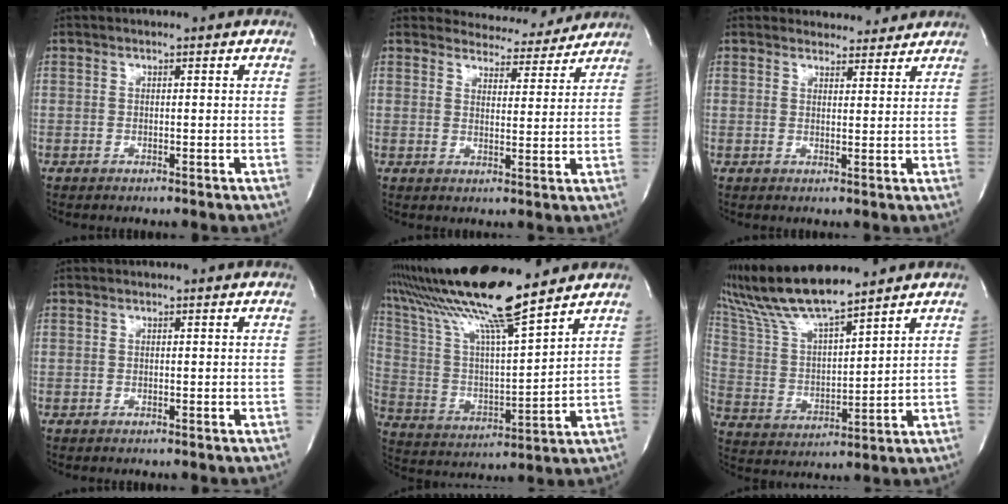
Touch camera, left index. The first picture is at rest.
{"total": 7.9, "force": [7.7, 2.0, -0.1], "torque": [0.010, -0.005, 0.089]}
{"total": 5.1, "force": [4.9, 1.6, 0.1], "torque": [0.002, 0.003, 0.056]}
{"total": 0.0}
{"total": 18.0, "force": [15.0, -0.5, 10.0], "torque": [-0.196, 0.007, 0.276]}
{"total": 11.5, "force": [10.5, -0.3, 4.7], "torque": [-0.110, 0.010, 0.210]}